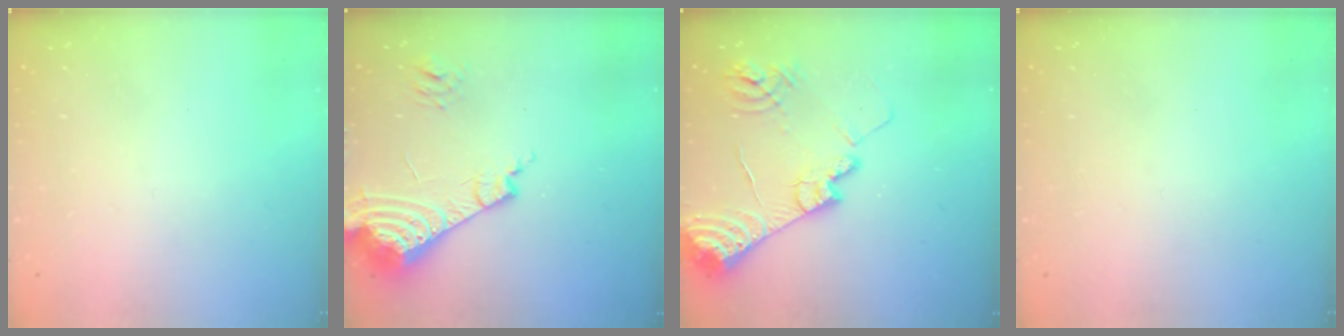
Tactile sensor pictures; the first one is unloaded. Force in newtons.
{"total": 16.3, "press": 16.1, "slide": 2.2}
{"total": 16.5, "press": 16.4, "slide": 1.7}
{"total": 0.0}